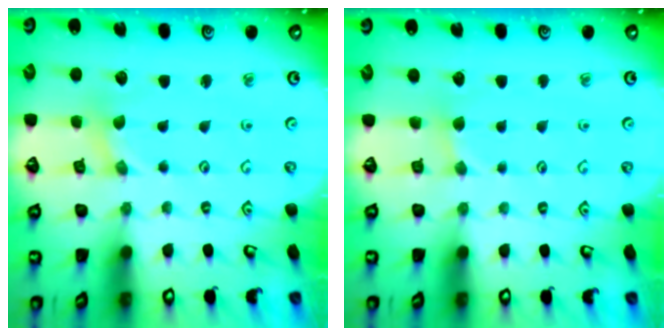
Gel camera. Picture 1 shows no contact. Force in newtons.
{"total": 1.6, "press": 1.5, "slide": 0.2}